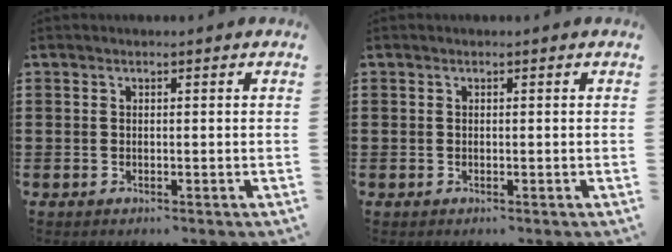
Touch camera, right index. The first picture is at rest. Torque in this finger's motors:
{"motor_torque": [0.15, 0.46, 0.00, 0.00]}